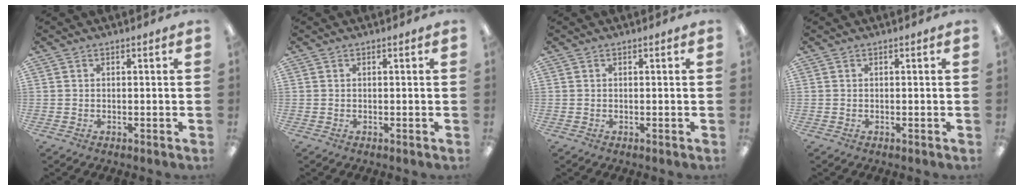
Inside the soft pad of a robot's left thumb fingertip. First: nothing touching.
{"total": 0.0}
{"total": 0.0}
{"total": 0.0}